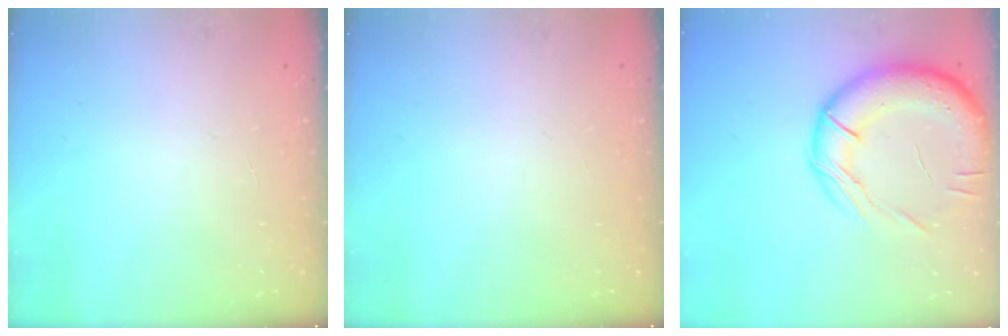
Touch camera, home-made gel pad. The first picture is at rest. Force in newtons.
{"total": 0.0}
{"total": 19.3, "press": 19.1, "slide": 2.8}